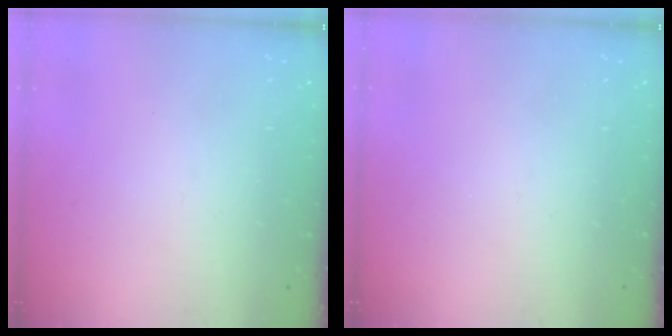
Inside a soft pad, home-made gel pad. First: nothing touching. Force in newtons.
{"total": 0.0}